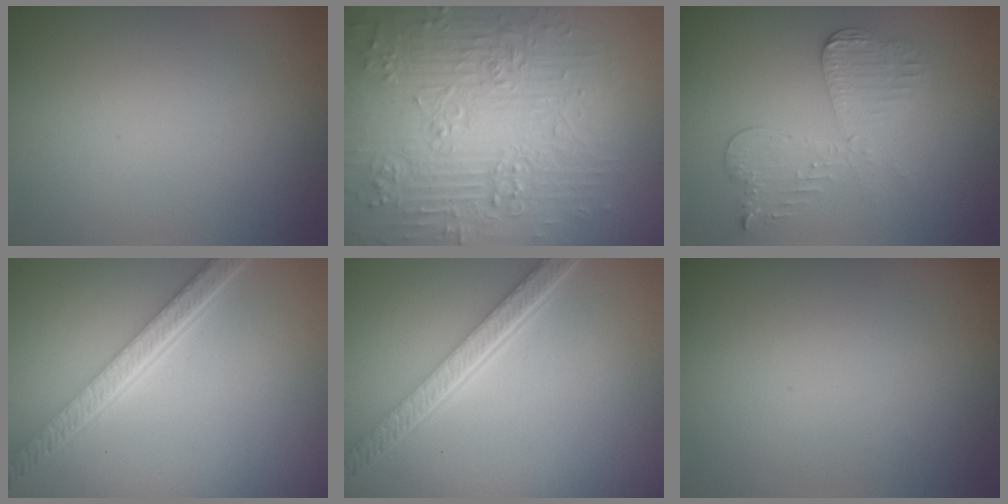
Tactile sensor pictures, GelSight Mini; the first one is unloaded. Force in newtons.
{"total": 9.4, "press": 6.8, "slide": 6.5}
{"total": 3.7, "press": 3.1, "slide": 1.9}
{"total": 5.4, "press": 4.0, "slide": 3.6}
{"total": 5.6, "press": 4.2, "slide": 3.8}
{"total": 0.0}